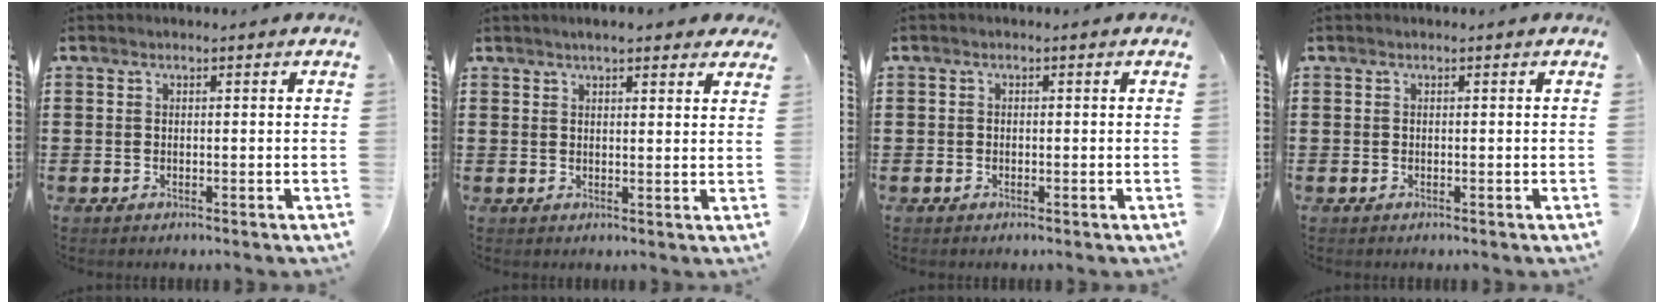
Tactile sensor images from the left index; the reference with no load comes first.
{"total": 3.2, "force": [2.5, 0.7, 1.8], "torque": [-0.042, 0.006, 0.044]}
{"total": 0.8, "force": [-0.6, 0.6, 0.2], "torque": [-0.005, 0.001, -0.012]}
{"total": 0.0}